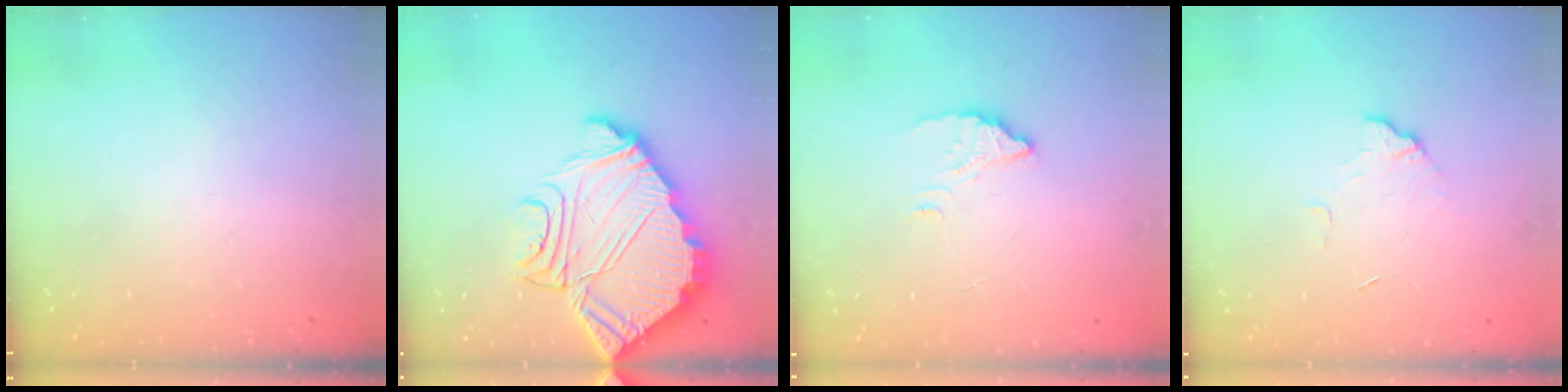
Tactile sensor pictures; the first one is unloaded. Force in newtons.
{"total": 14.4, "press": 14.3, "slide": 1.1}
{"total": 2.8, "press": 2.8, "slide": 0.3}
{"total": 4.8, "press": 4.8, "slide": 0.4}